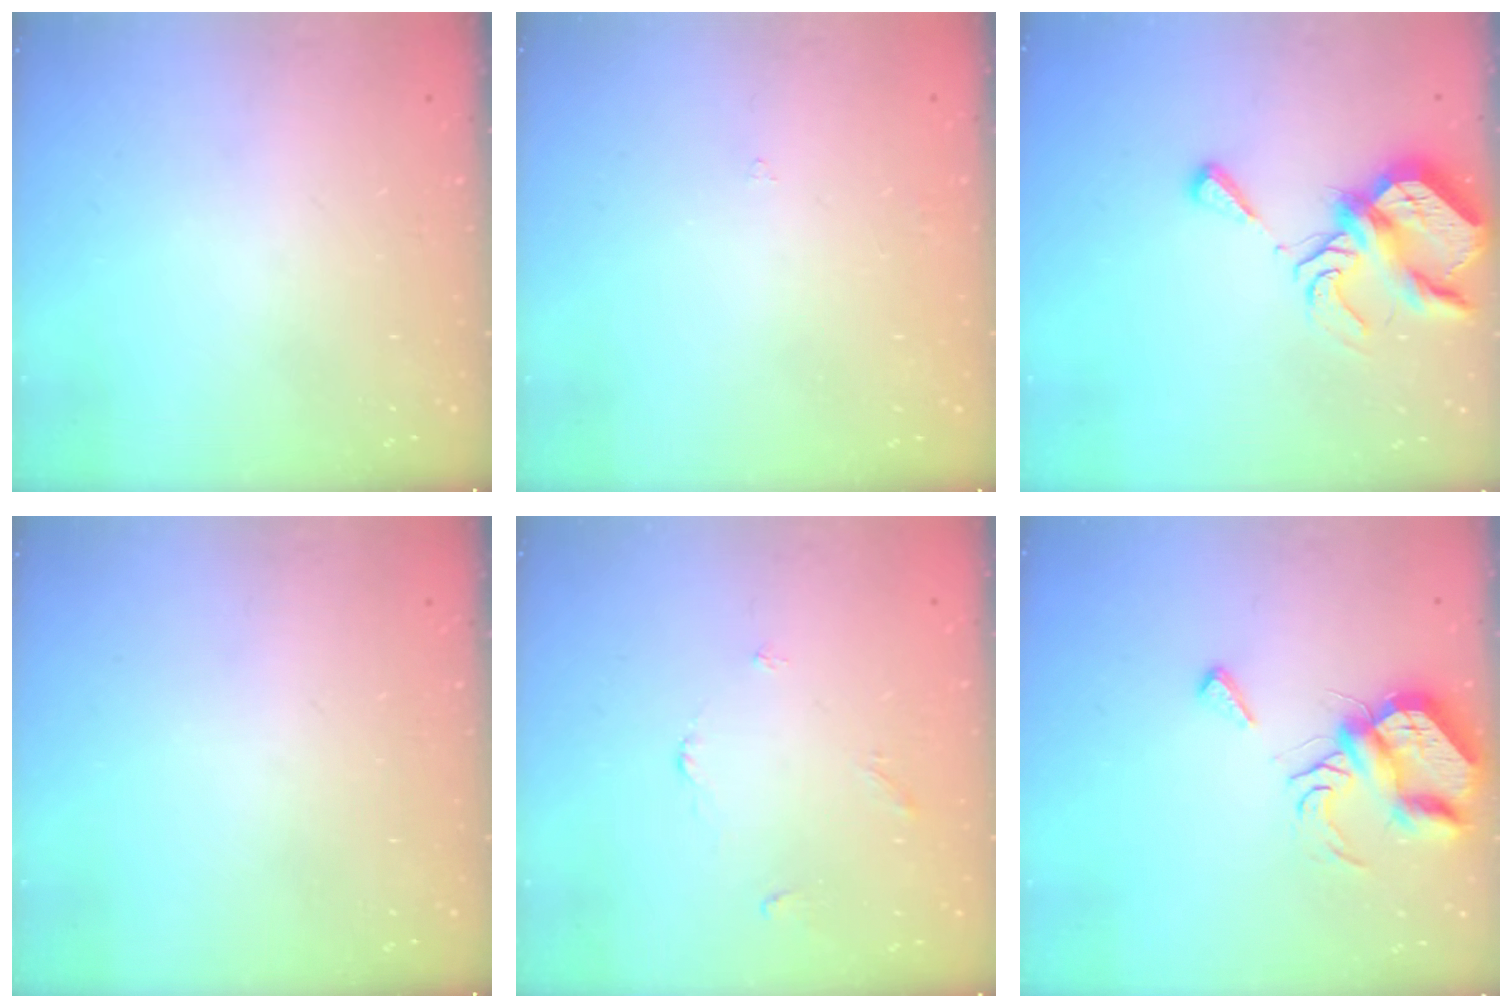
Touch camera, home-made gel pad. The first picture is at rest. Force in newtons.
{"total": 1.6, "press": 1.5, "slide": 0.4}
{"total": 12.1, "press": 12.1, "slide": 0.9}
{"total": 0.0}
{"total": 2.9, "press": 2.9, "slide": 0.5}
{"total": 10.1, "press": 10.0, "slide": 1.2}